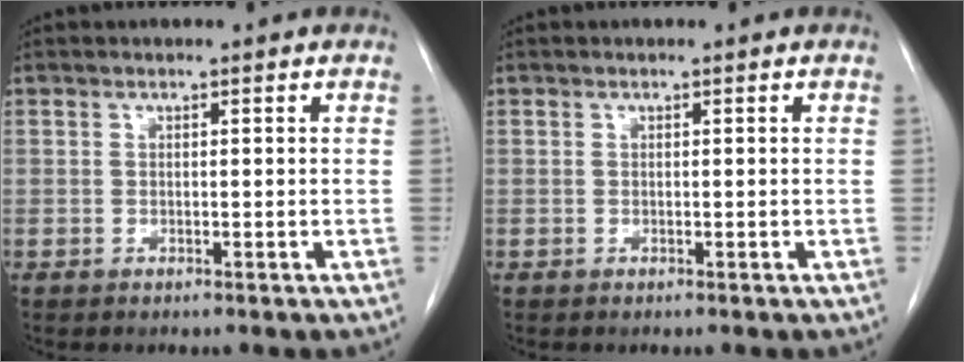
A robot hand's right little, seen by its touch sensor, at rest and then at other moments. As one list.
[{"total": 0.0}]